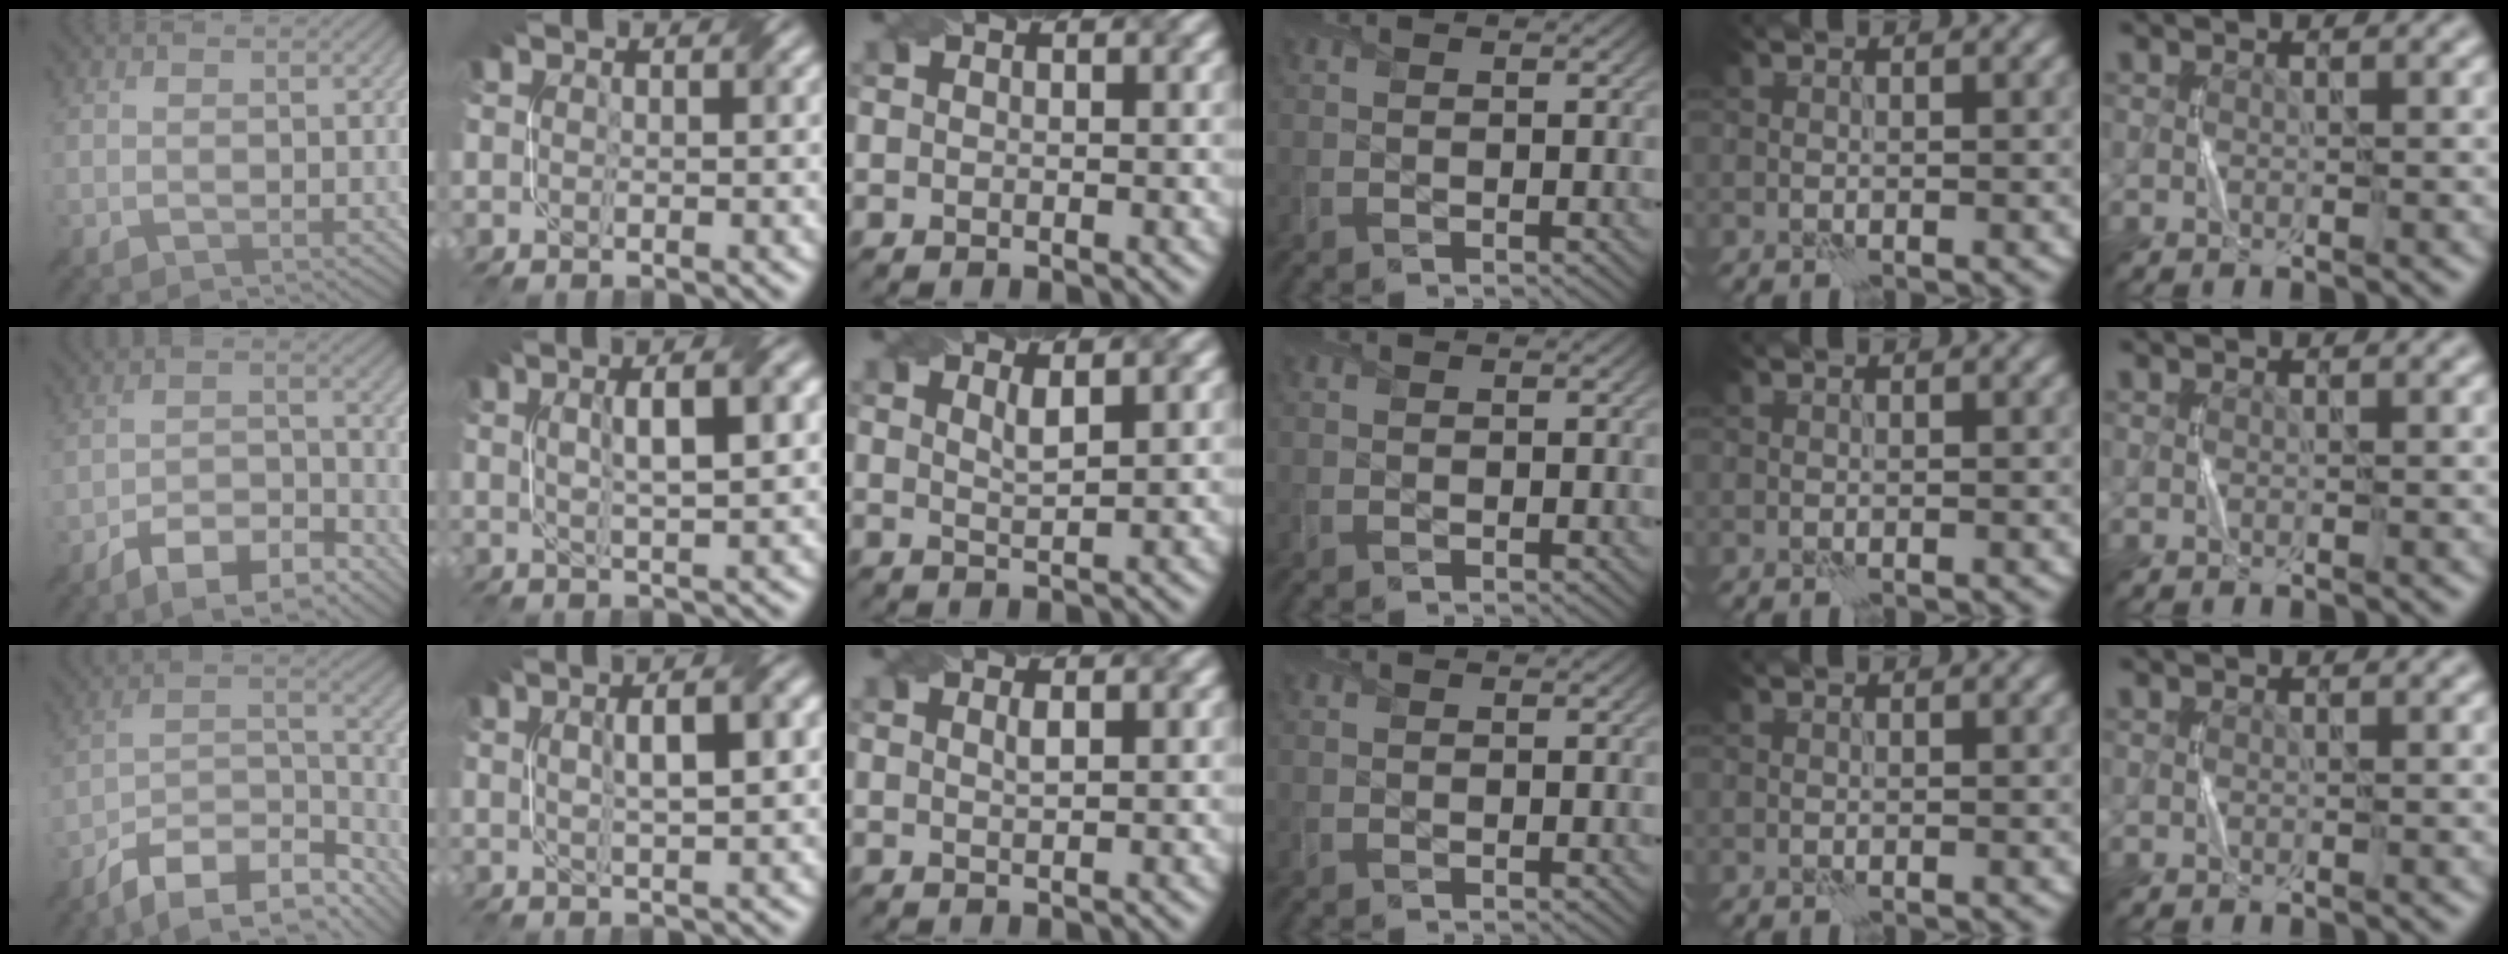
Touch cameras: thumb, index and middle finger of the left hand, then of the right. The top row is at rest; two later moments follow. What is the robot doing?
{"motion": "twist", "object": "screw"}